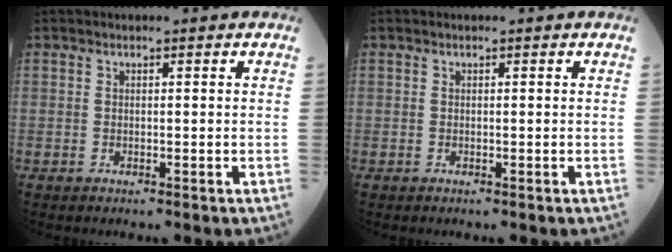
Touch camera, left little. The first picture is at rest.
{"total": 0.0}